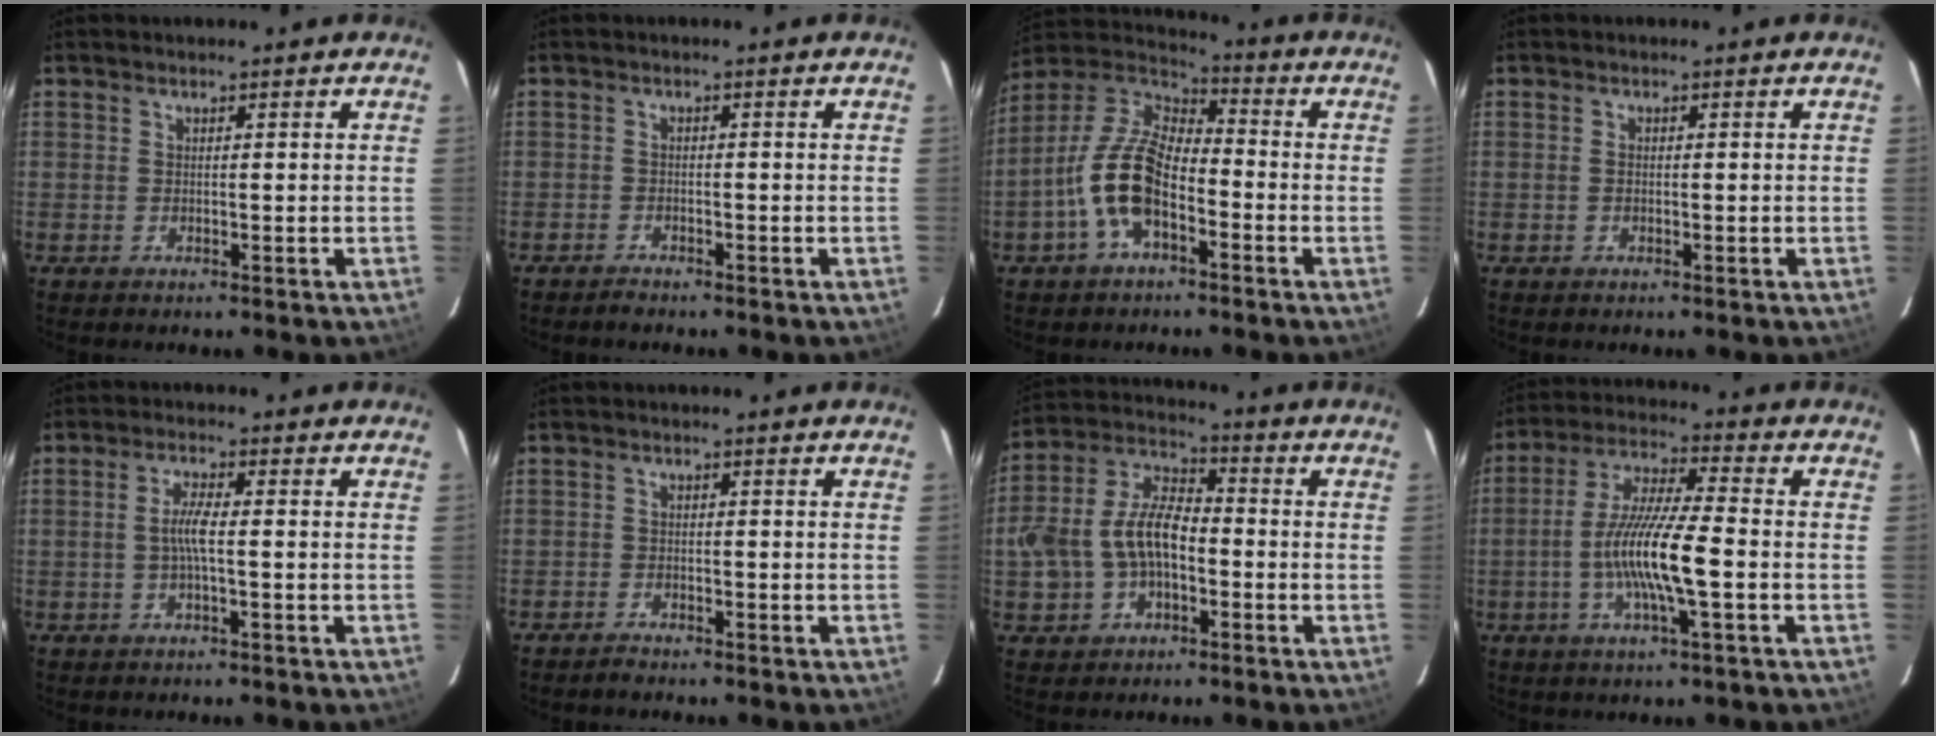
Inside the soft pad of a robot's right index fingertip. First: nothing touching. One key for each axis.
{"total": 1.6, "fx": -1.5, "fy": 0.6, "fz": 0.0, "tx": -0.010, "ty": -0.001, "tz": -0.029}
{"total": 12.9, "fx": -4.8, "fy": 6.2, "fz": 10.3, "tx": -0.213, "ty": 0.010, "tz": -0.094}
{"total": 0.7, "fx": -0.1, "fy": 0.5, "fz": 0.4, "tx": -0.006, "ty": 0.003, "tz": -0.001}
{"total": 3.5, "fx": -0.6, "fy": 0.1, "fz": 3.4, "tx": -0.069, "ty": 0.003, "tz": -0.011}
{"total": 1.6, "fx": -1.6, "fy": 0.5, "fz": 0.0, "tx": -0.009, "ty": -0.001, "tz": -0.030}
{"total": 12.9, "fx": -2.9, "fy": 8.1, "fz": 9.7, "tx": -0.212, "ty": 0.021, "tz": -0.047}
{"total": 12.7, "fx": -3.0, "fy": 1.2, "fz": 12.3, "tx": -0.241, "ty": -0.001, "tz": -0.060}